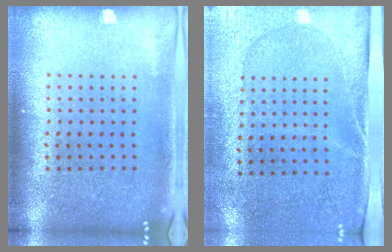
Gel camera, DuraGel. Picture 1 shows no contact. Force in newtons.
{"total": 2.7, "press": 2.3, "slide": 1.4}